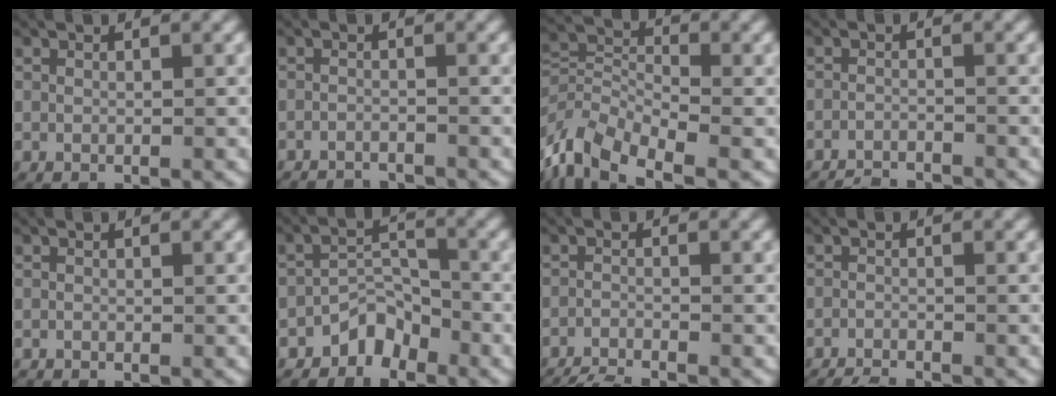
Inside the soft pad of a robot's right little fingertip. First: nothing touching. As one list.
[{"total": 2.9, "force": [-2.9, 0.4, 0.2], "torque": [-0.004, -0.013, -0.046]}, {"total": 8.2, "force": [-3.8, 5.9, 4.3], "torque": [-0.105, -0.040, -0.055]}, {"total": 3.4, "force": [-3.3, 0.7, 0.2], "torque": [-0.002, -0.012, -0.056]}, {"total": 0.0}, {"total": 3.7, "force": [-2.6, 2.3, 1.4], "torque": [-0.021, 0.002, -0.055]}, {"total": 6.7, "force": [-6.4, 1.9, 0.9], "torque": [-0.017, -0.021, -0.099]}, {"total": 4.2, "force": [-4.0, 1.0, 0.6], "torque": [-0.014, -0.016, -0.063]}]